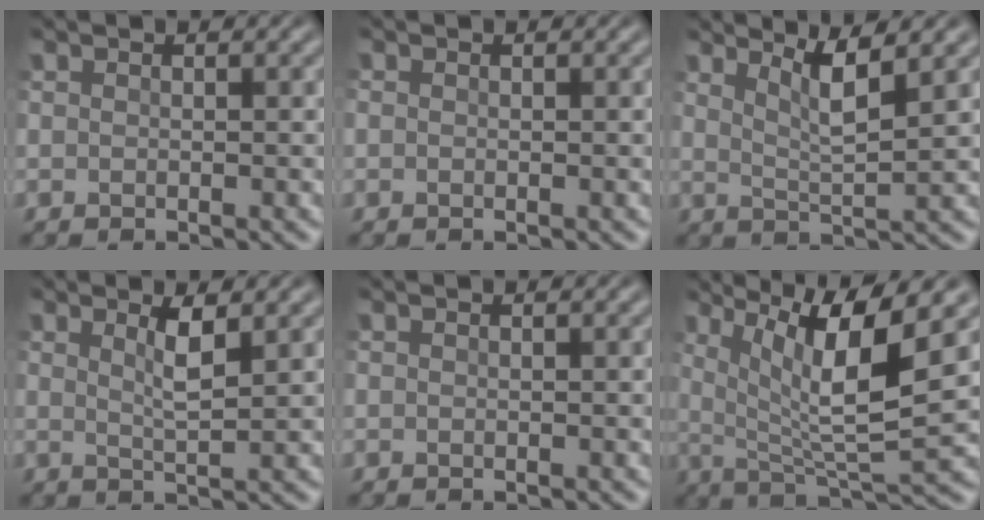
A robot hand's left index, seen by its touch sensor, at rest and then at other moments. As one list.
[{"total": 0.0}, {"total": 3.3, "force": [2.0, 0.5, 2.6], "torque": [-0.042, -0.004, 0.040]}, {"total": 2.2, "force": [0.8, 0.5, 2.0], "torque": [-0.029, -0.004, 0.013]}, {"total": 0.0}, {"total": 9.2, "force": [3.0, 2.1, 8.4], "torque": [-0.138, -0.003, 0.058]}]